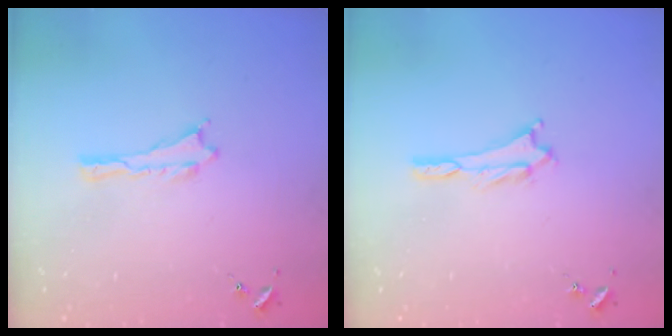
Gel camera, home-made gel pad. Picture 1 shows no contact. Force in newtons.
{"total": 0.7, "press": 0.7, "slide": 0.2}